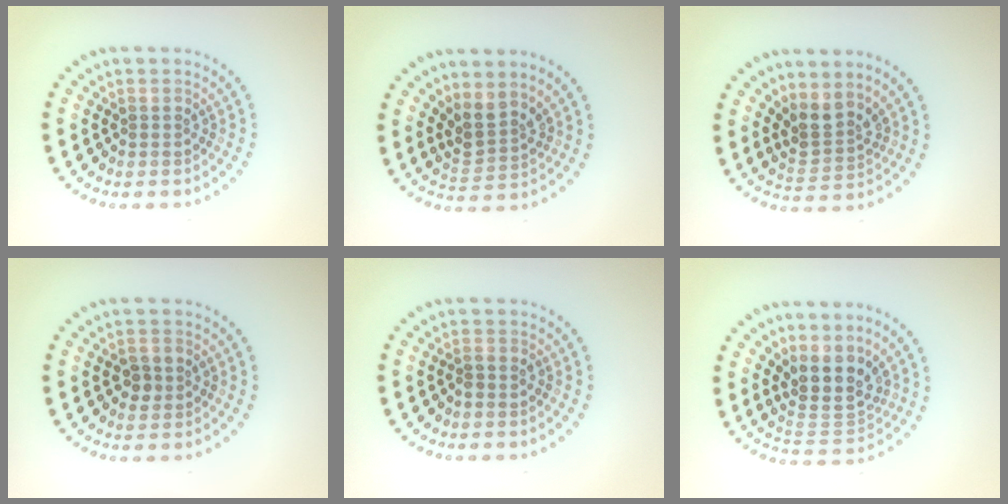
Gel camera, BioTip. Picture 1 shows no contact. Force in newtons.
{"total": 2.7, "press": 2.0, "slide": 1.8}
{"total": 2.7, "press": 2.0, "slide": 1.8}
{"total": 1.9, "press": 1.9, "slide": 0.2}
{"total": 0.7, "press": 0.4, "slide": 0.6}
{"total": 4.0, "press": 3.5, "slide": 2.0}